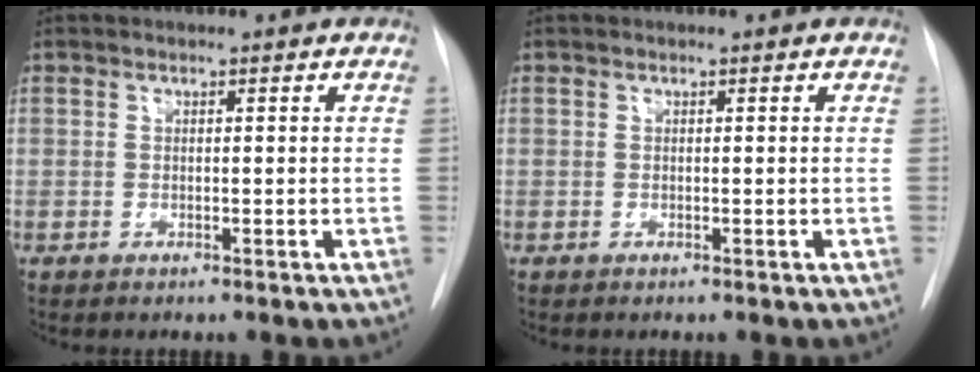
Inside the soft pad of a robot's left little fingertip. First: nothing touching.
{"total": 0.0}